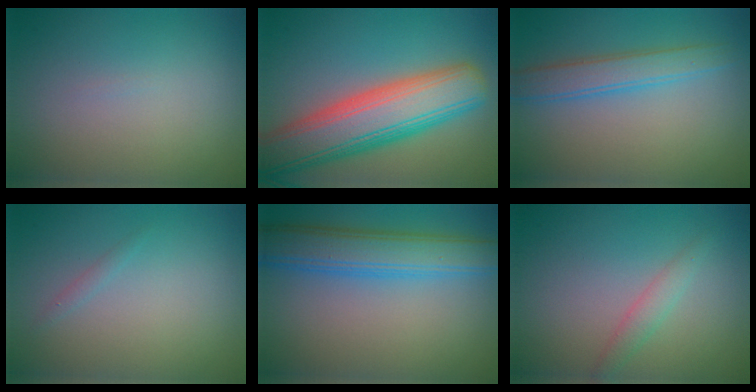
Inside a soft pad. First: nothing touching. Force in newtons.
{"total": 9.9, "press": 9.9, "slide": 0.5}
{"total": 3.0, "press": 2.9, "slide": 0.2}
{"total": 0.5, "press": 0.5, "slide": 0.0}
{"total": 5.6, "press": 5.6, "slide": 0.2}
{"total": 1.5, "press": 1.5, "slide": 0.1}